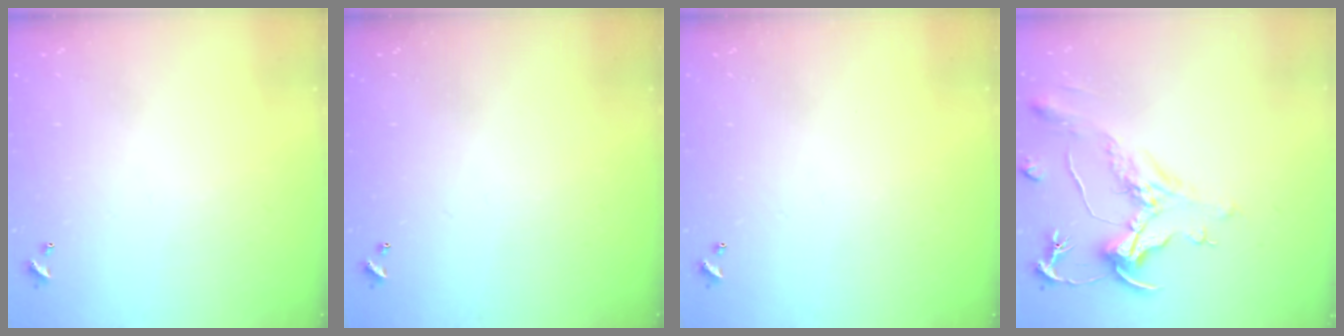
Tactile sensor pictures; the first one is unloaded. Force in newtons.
{"total": 0.0}
{"total": 0.0}
{"total": 2.2, "press": 1.7, "slide": 1.3}